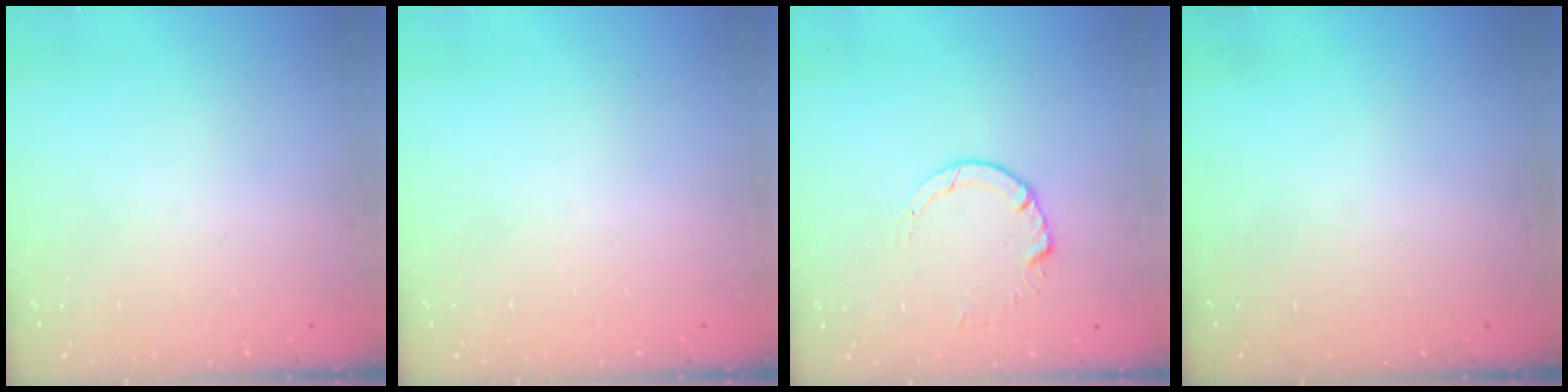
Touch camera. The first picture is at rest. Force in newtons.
{"total": 0.0}
{"total": 3.5, "press": 3.5, "slide": 0.4}
{"total": 0.0}